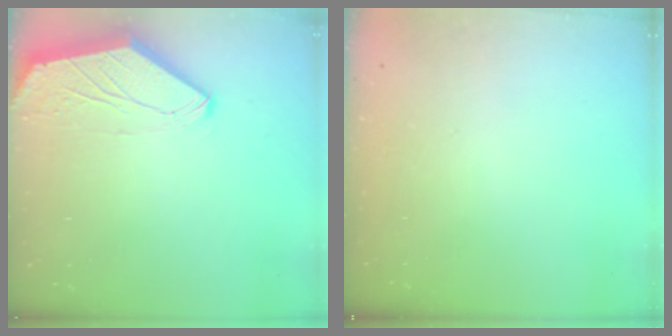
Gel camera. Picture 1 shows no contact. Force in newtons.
{"total": 0.0}